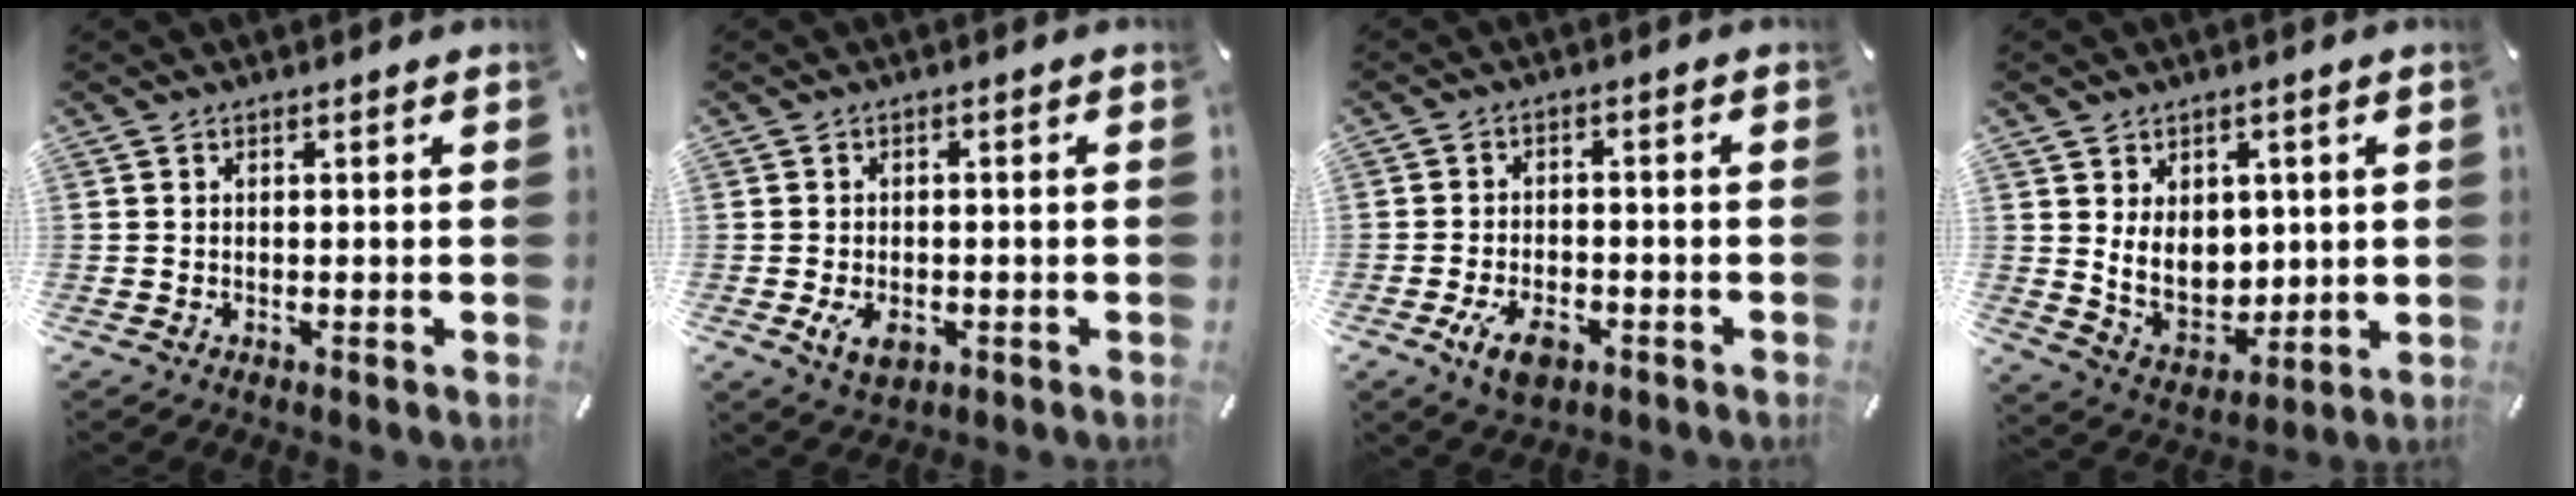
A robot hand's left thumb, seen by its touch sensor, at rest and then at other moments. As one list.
[{"total": 4.2, "force": [-1.3, 2.9, 2.7], "torque": [-0.052, -0.001, -0.025]}, {"total": 6.6, "force": [-3.1, 3.8, 4.4], "torque": [-0.078, 0.011, -0.056]}, {"total": 9.1, "force": [2.9, 7.4, 4.6], "torque": [-0.087, -0.020, 0.055]}]